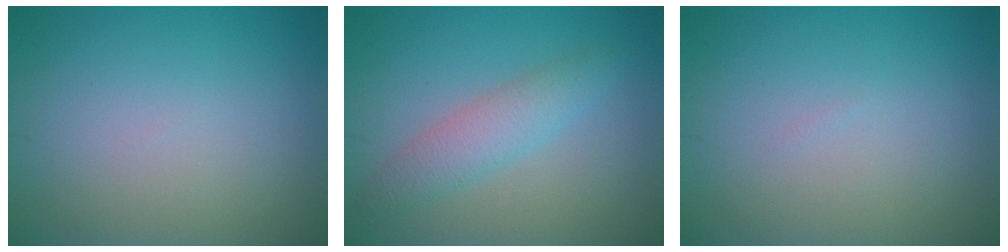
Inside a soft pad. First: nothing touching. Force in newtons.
{"total": 3.1, "press": 3.1, "slide": 0.2}
{"total": 0.0}